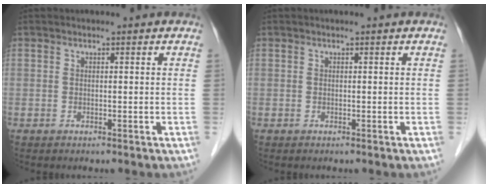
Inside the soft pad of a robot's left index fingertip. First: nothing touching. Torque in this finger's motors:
{"motor_torque": [0.00, 0.00, 0.01, 0.00]}